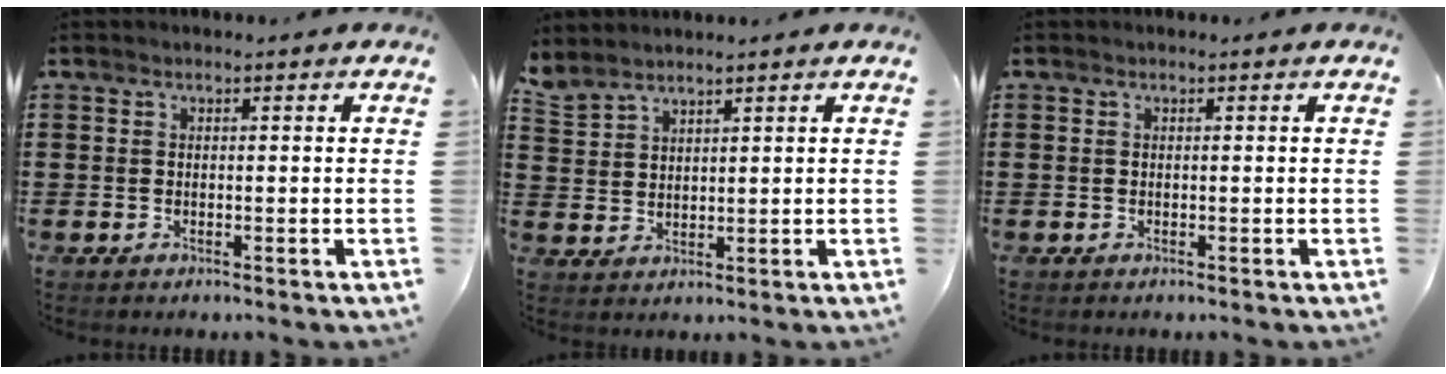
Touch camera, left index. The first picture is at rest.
{"total": 2.8, "force": [2.7, 0.7, 0.3], "torque": [-0.016, -0.004, 0.054]}
{"total": 0.0}